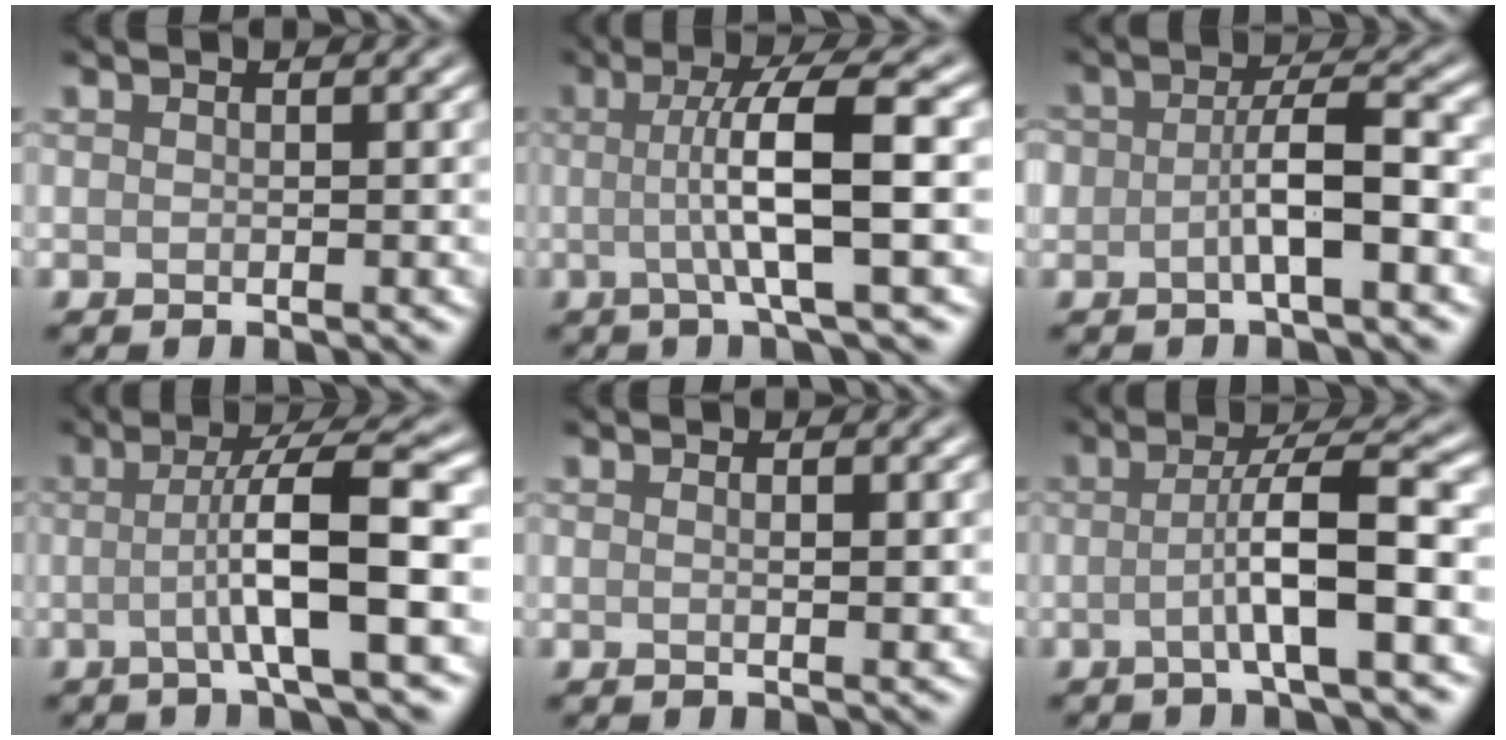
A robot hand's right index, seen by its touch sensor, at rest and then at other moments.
{"total": 7.3, "force": [-0.1, 1.3, 7.2], "torque": [-0.114, 0.007, -0.005]}
{"total": 3.9, "force": [-1.3, 1.4, 3.5], "torque": [-0.059, 0.011, -0.029]}
{"total": 7.1, "force": [-0.8, 1.0, 7.0], "torque": [-0.110, 0.014, -0.022]}
{"total": 1.1, "force": [0.2, 0.2, 1.0], "torque": [-0.016, -0.001, 0.003]}
{"total": 5.8, "force": [-1.1, 0.7, 5.6], "torque": [-0.089, 0.018, -0.032]}